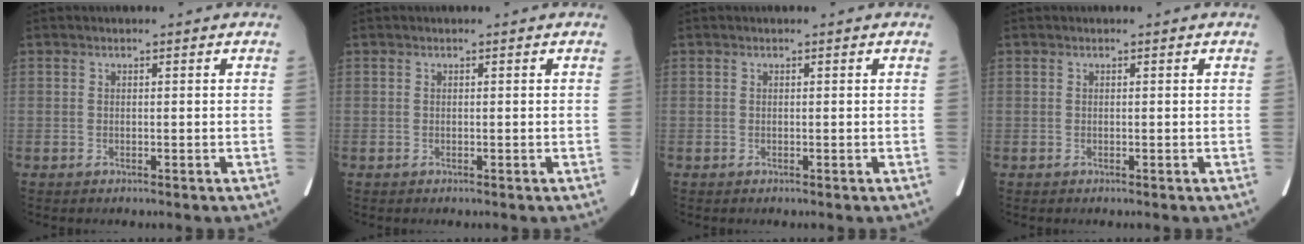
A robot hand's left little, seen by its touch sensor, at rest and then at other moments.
{"total": 0.0}
{"total": 0.0}
{"total": 0.0}